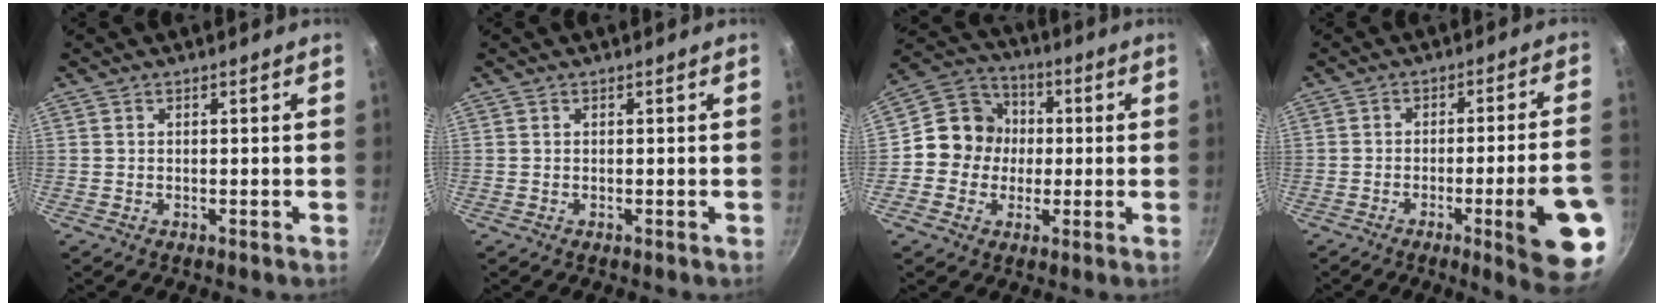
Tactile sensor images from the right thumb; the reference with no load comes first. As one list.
[{"total": 0.0}, {"total": 10.7, "force": [-0.4, 10.0, 3.8], "torque": [-0.024, 0.022, -0.030]}, {"total": 15.2, "force": [-5.6, 1.8, 14.0], "torque": [-0.171, 0.027, -0.069]}]